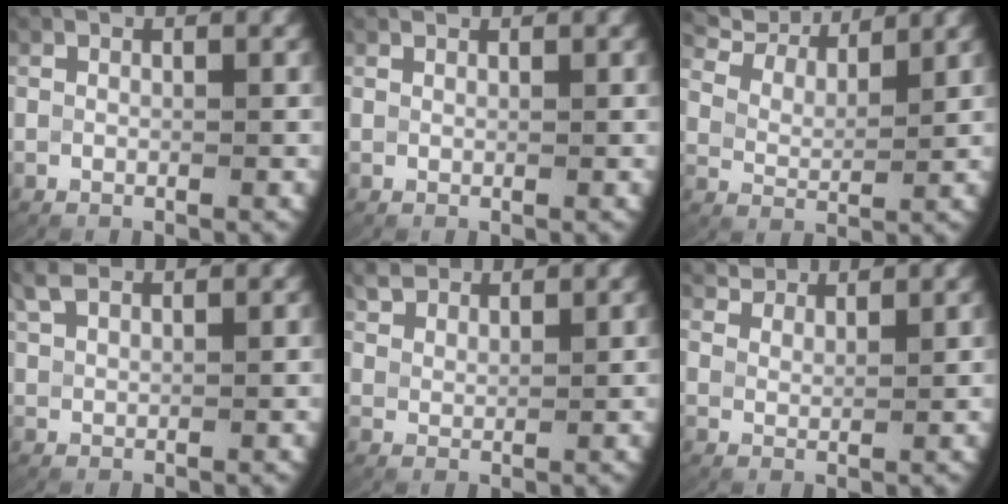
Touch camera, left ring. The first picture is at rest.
{"total": 0.6, "force": [0.6, -0.2, 0.0], "torque": [0.001, -0.002, 0.013]}
{"total": 6.5, "force": [5.1, 2.5, 3.1], "torque": [-0.061, 0.015, 0.081]}
{"total": 2.3, "force": [2.2, 0.2, 0.7], "torque": [-0.024, 0.003, 0.044]}
{"total": 3.2, "force": [3.1, 0.4, 0.7], "torque": [-0.017, -0.003, 0.062]}
{"total": 3.9, "force": [3.8, 0.3, 0.7], "torque": [-0.016, -0.001, 0.071]}